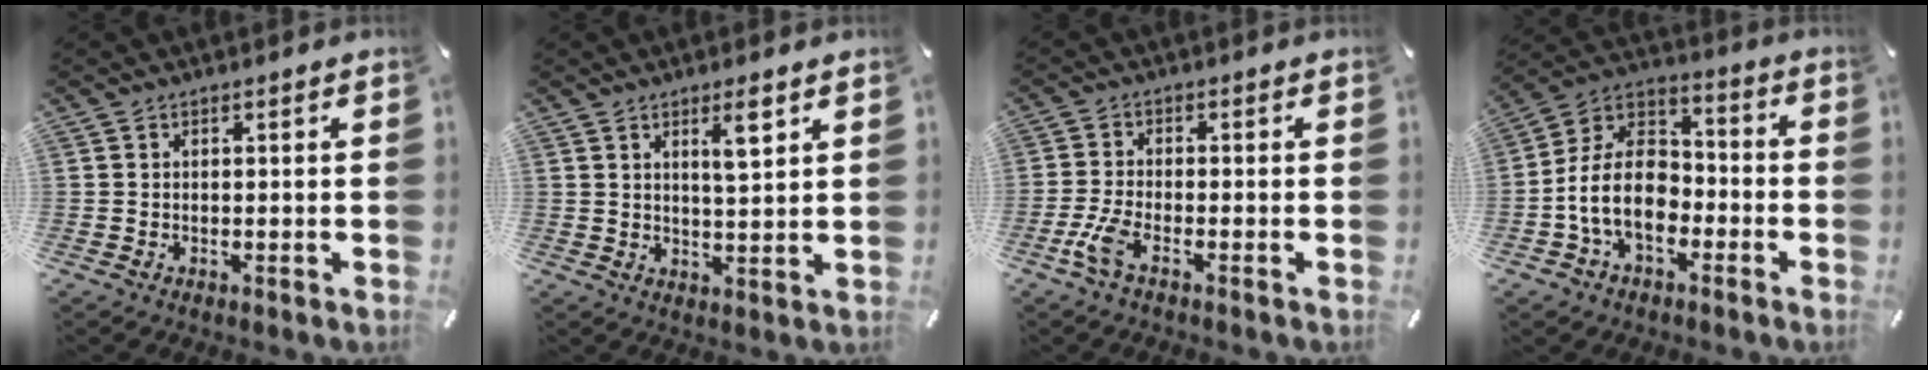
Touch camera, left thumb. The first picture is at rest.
{"total": 6.0, "force": [3.3, 1.3, 4.9], "torque": [-0.080, -0.009, 0.049]}
{"total": 5.0, "force": [-2.4, 1.5, 4.1], "torque": [-0.101, -0.011, -0.046]}
{"total": 14.3, "force": [-5.3, 9.6, 9.1], "torque": [-0.201, 0.028, -0.102]}